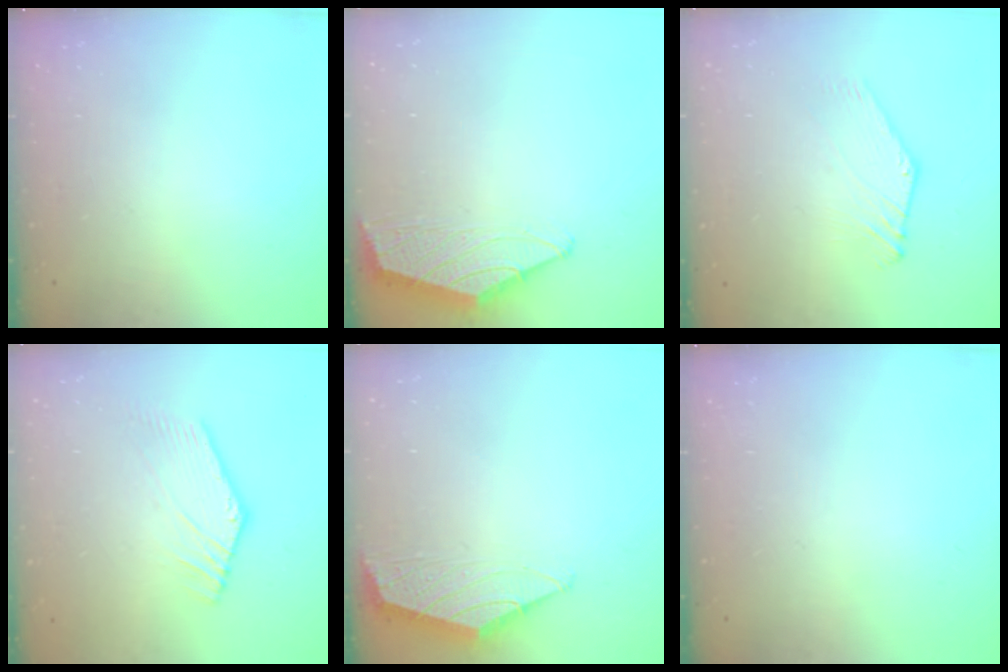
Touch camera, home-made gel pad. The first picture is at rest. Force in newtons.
{"total": 1.4, "press": 1.3, "slide": 0.5}
{"total": 2.1, "press": 2.1, "slide": 0.1}
{"total": 2.7, "press": 2.7, "slide": 0.3}
{"total": 1.6, "press": 1.5, "slide": 0.4}
{"total": 0.0}